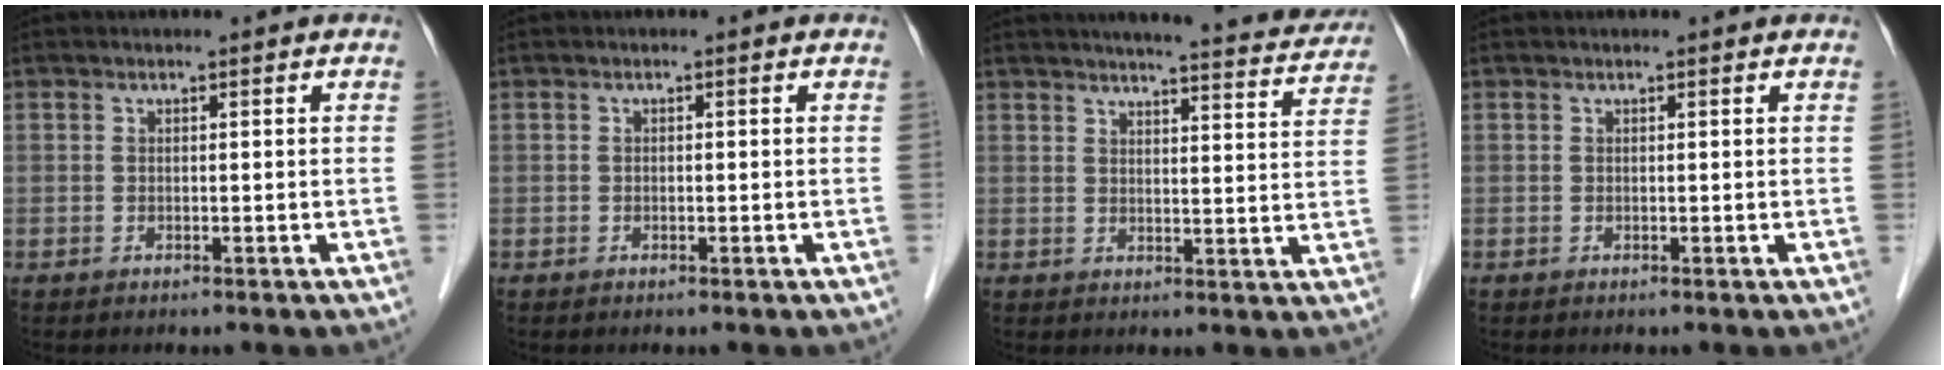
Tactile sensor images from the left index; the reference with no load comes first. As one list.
[{"total": 0.0}, {"total": 17.3, "force": [16.1, 1.6, 6.1], "torque": [-0.076, -0.028, 0.183]}, {"total": 0.5, "force": [0.5, 0.0, 0.1], "torque": [-0.006, 0.004, 0.005]}]